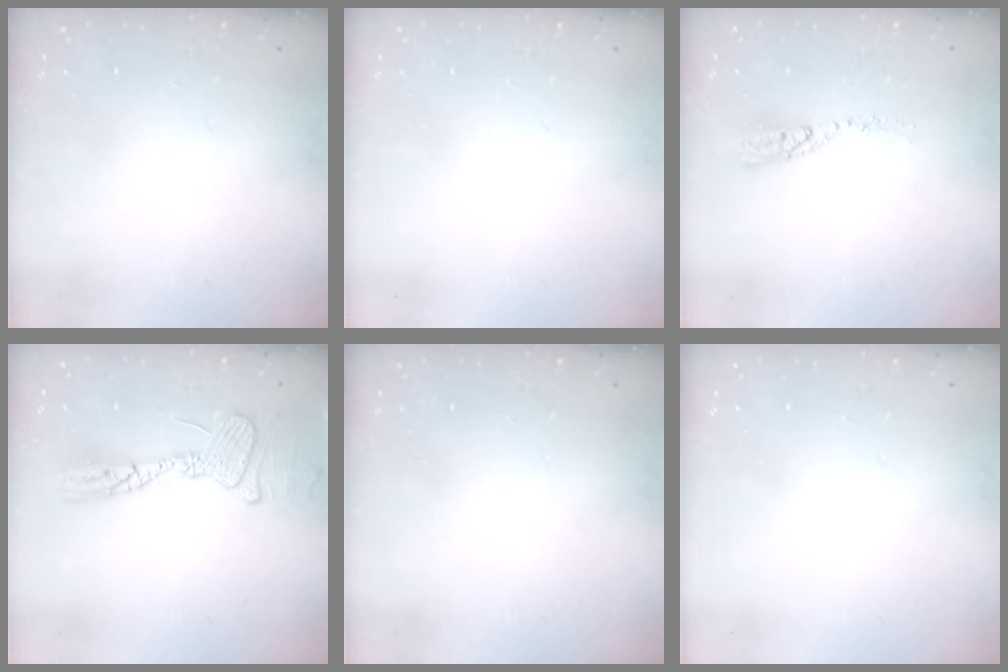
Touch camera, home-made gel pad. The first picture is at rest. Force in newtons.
{"total": 0.0}
{"total": 5.9, "press": 5.9, "slide": 0.5}
{"total": 13.1, "press": 13.1, "slide": 0.3}
{"total": 0.0}
{"total": 0.0}